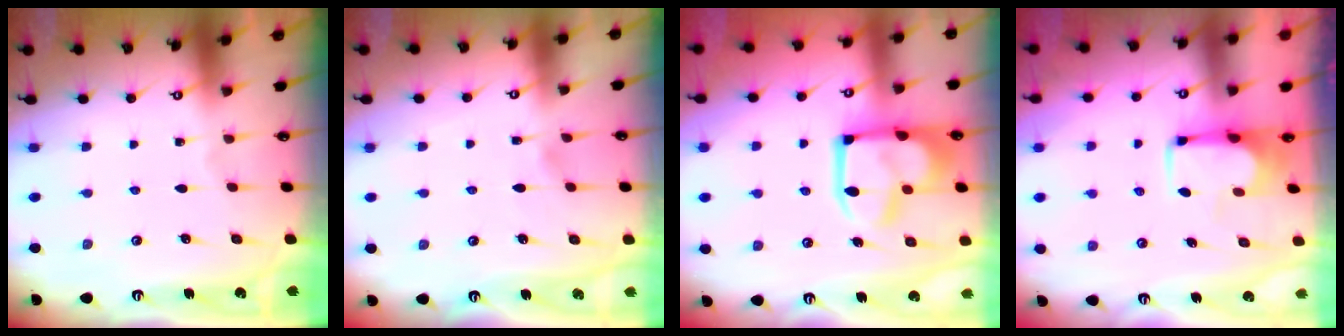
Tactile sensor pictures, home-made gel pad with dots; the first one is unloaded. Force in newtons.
{"total": 4.0, "press": 3.9, "slide": 0.5}
{"total": 9.5, "press": 9.4, "slide": 1.6}
{"total": 3.7, "press": 3.7, "slide": 0.3}